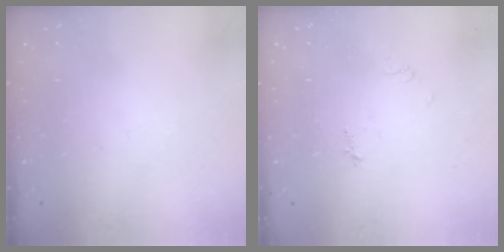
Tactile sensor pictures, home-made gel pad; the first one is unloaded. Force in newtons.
{"total": 4.1, "press": 4.0, "slide": 0.4}